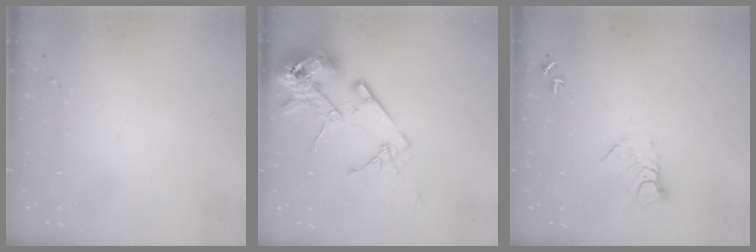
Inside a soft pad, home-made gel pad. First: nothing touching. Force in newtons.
{"total": 16.3, "press": 16.1, "slide": 2.5}
{"total": 5.9, "press": 5.9, "slide": 0.5}